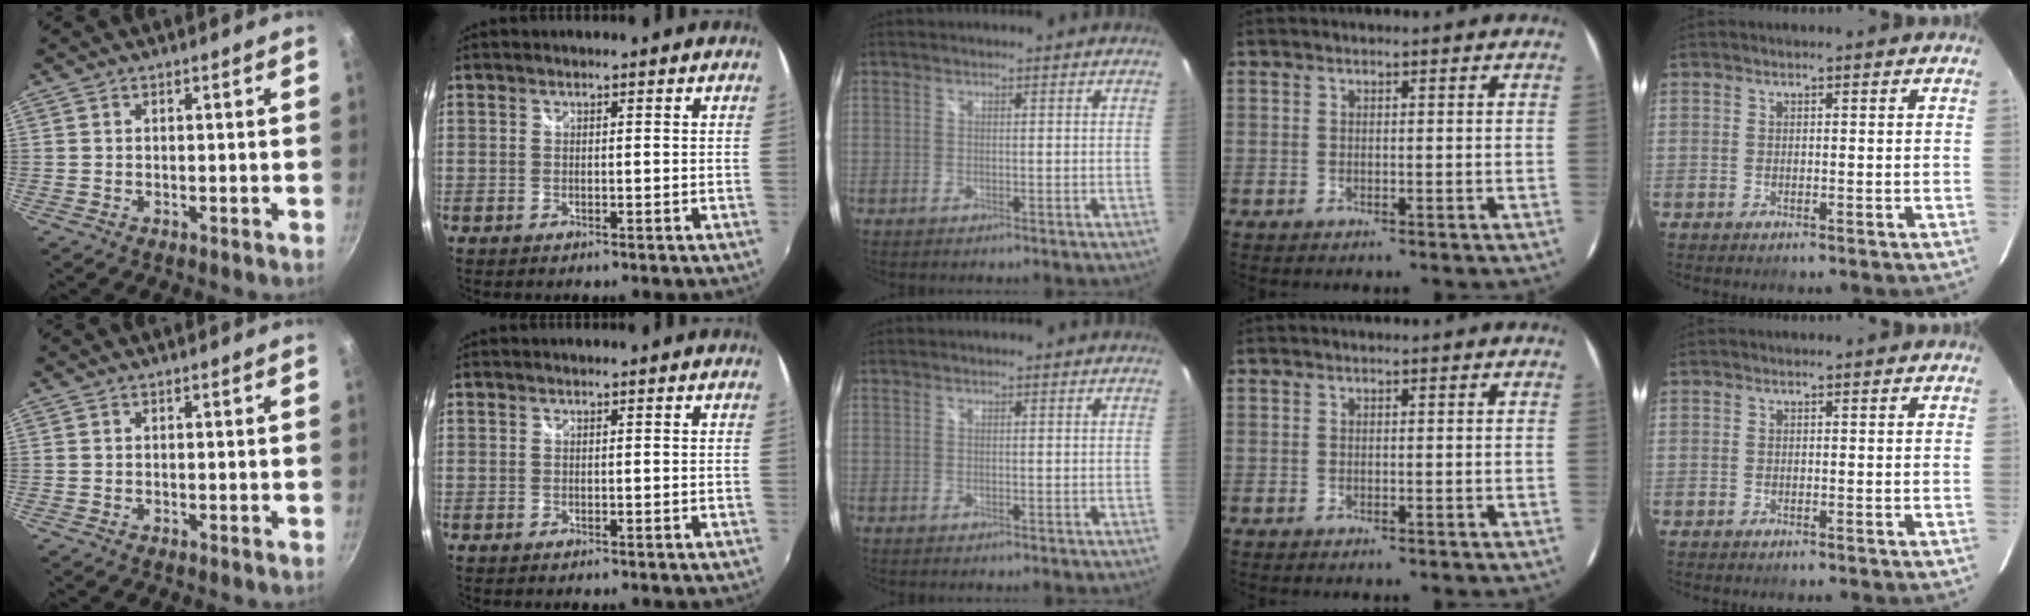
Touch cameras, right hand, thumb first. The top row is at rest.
{}